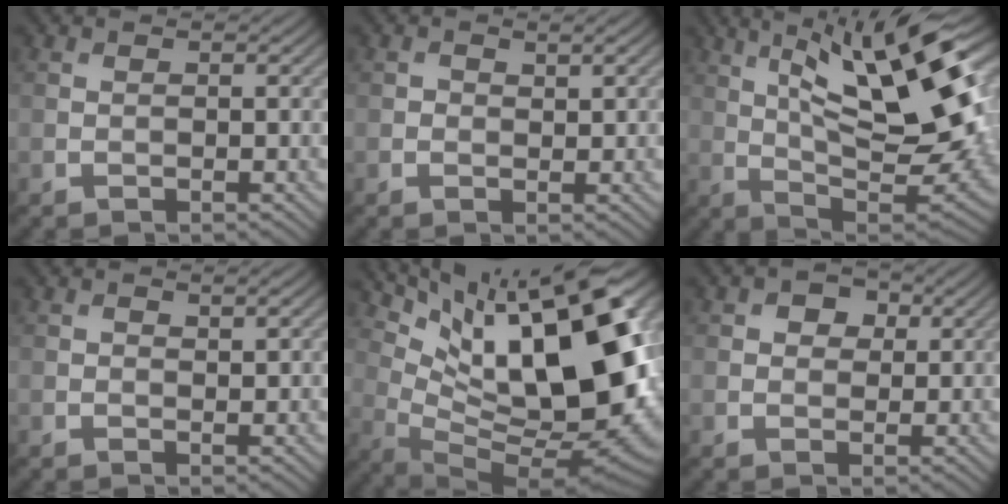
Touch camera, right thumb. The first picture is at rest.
{"total": 1.4, "force": [0.5, 0.9, 1.0], "torque": [-0.017, -0.001, 0.009]}
{"total": 17.8, "force": [5.6, 5.9, 15.8], "torque": [-0.266, 0.017, 0.092]}
{"total": 1.1, "force": [0.5, 0.5, 0.9], "torque": [-0.015, -0.001, 0.008]}
{"total": 18.5, "force": [7.3, 6.9, 15.5], "torque": [-0.256, 0.017, 0.139]}
{"total": 2.8, "force": [1.0, 2.2, 1.5], "torque": [-0.023, 0.002, 0.010]}